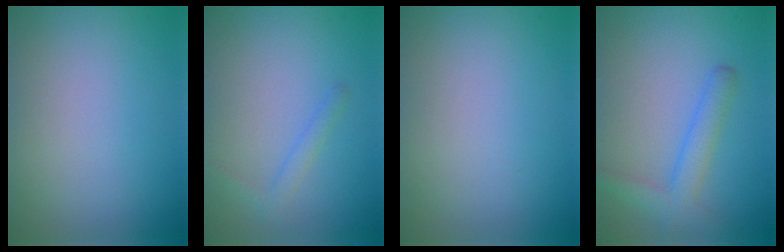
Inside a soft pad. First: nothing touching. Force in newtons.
{"total": 1.2, "press": 1.2, "slide": 0.1}
{"total": 0.0}
{"total": 3.0, "press": 3.0, "slide": 0.2}